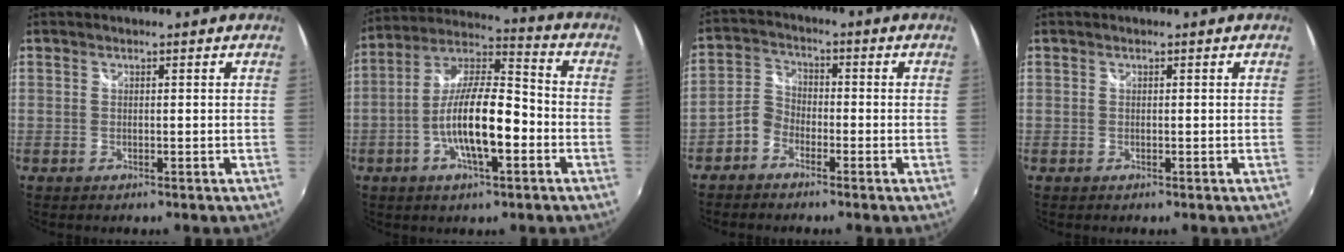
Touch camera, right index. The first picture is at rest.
{"total": 14.4, "force": [-4.2, 4.1, 13.1], "torque": [-0.252, 0.003, -0.077]}
{"total": 4.4, "force": [-2.9, 3.0, 1.4], "torque": [-0.028, 0.017, -0.063]}
{"total": 0.0}